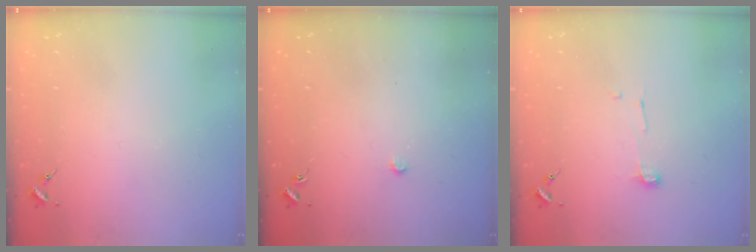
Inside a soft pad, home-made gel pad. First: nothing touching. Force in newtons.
{"total": 4.9, "press": 4.9, "slide": 0.6}
{"total": 5.2, "press": 5.2, "slide": 0.4}